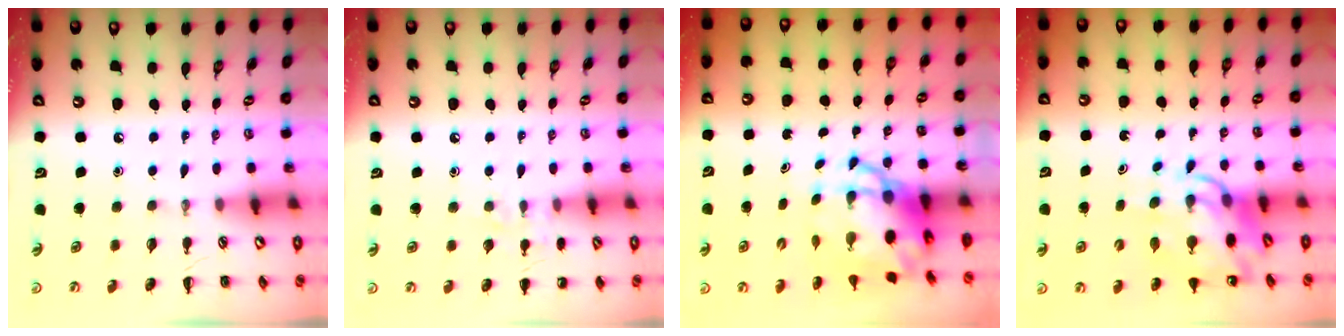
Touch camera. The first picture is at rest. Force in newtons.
{"total": 6.9, "press": 6.6, "slide": 2.0}
{"total": 8.3, "press": 8.0, "slide": 2.3}
{"total": 11.2, "press": 10.7, "slide": 3.3}